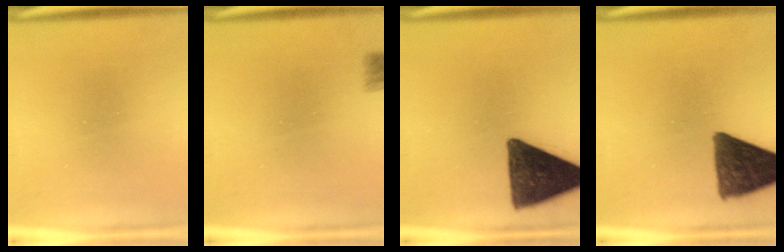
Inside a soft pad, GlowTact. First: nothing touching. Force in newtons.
{"total": 2.1}
{"total": 14.8}
{"total": 11.3}